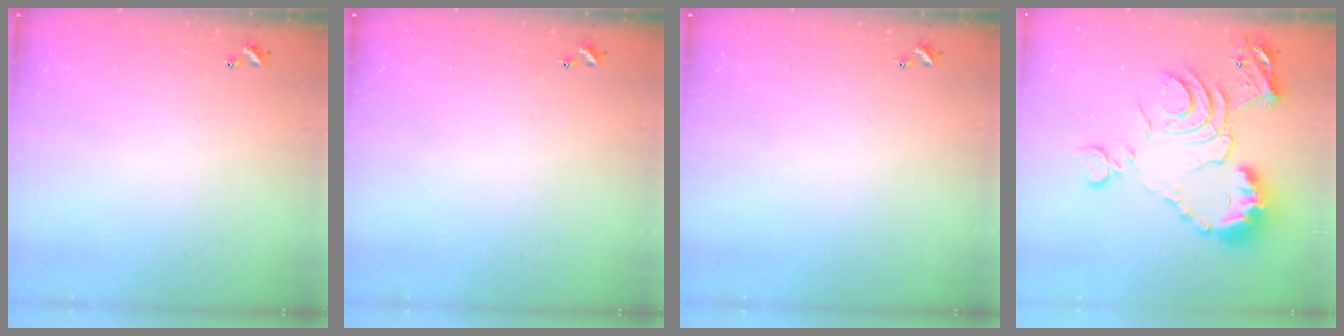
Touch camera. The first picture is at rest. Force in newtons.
{"total": 0.0}
{"total": 0.0}
{"total": 15.1, "press": 15.0, "slide": 1.6}